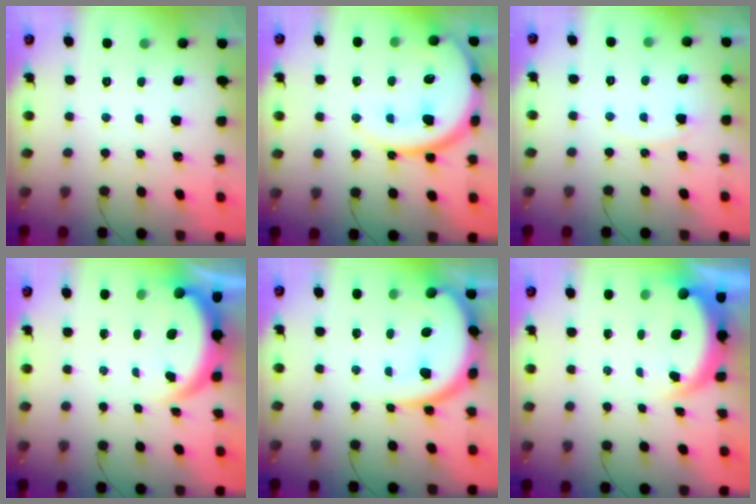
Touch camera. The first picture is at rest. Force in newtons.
{"total": 17.9, "press": 17.9, "slide": 1.3}
{"total": 6.6, "press": 6.6, "slide": 0.7}
{"total": 3.8, "press": 3.8, "slide": 0.1}
{"total": 11.1, "press": 11.0, "slide": 1.4}
{"total": 5.0, "press": 4.9, "slide": 0.8}